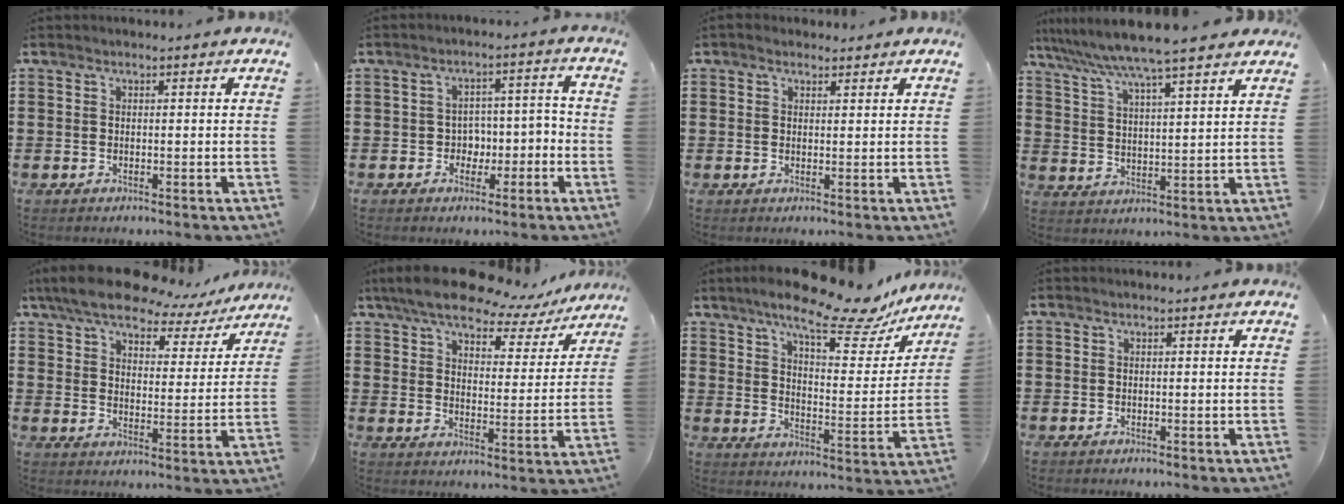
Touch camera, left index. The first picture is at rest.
{"total": 3.8, "force": [-1.8, 3.0, 1.4], "torque": [-0.040, 0.010, -0.042]}
{"total": 1.2, "force": [1.1, 0.5, 0.1], "torque": [-0.004, 0.006, 0.020]}
{"total": 6.6, "force": [5.9, -0.6, 2.9], "torque": [-0.082, -0.035, 0.097]}
{"total": 8.8, "force": [7.4, 2.7, 3.8], "torque": [-0.090, -0.036, 0.128]}
{"total": 9.3, "force": [8.1, 2.4, 4.0], "torque": [-0.090, -0.044, 0.137]}
{"total": 13.6, "force": [10.9, 2.2, 7.9], "torque": [-0.148, -0.058, 0.179]}
{"total": 0.0}